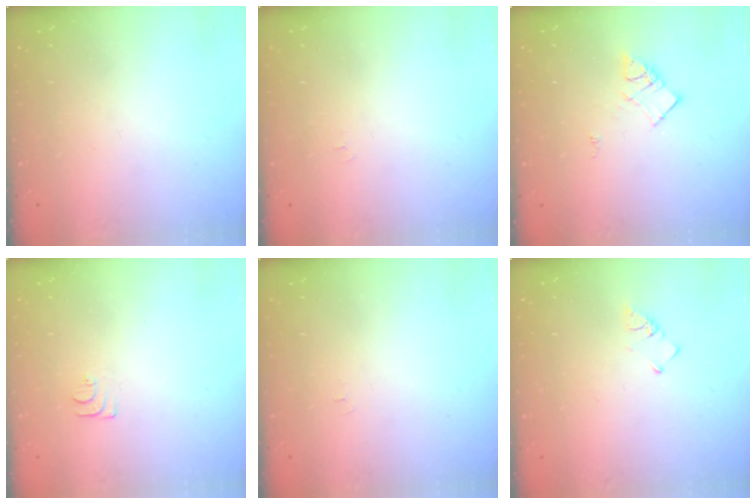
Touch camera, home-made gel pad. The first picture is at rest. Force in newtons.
{"total": 3.1, "press": 3.1, "slide": 0.5}
{"total": 6.9, "press": 6.9, "slide": 0.3}
{"total": 5.2, "press": 5.1, "slide": 0.6}
{"total": 3.1, "press": 3.1, "slide": 0.5}
{"total": 1.9, "press": 1.9, "slide": 0.3}